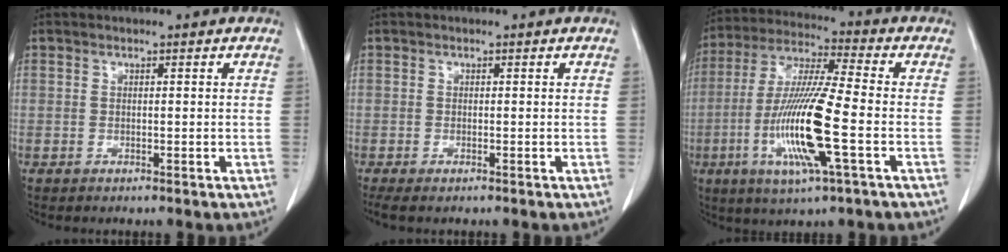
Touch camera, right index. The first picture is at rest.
{"total": 2.0, "force": [-1.5, 0.4, 1.2], "torque": [-0.018, -0.007, -0.022]}
{"total": 15.5, "force": [-4.1, 0.6, 15.0], "torque": [-0.308, -0.016, -0.080]}